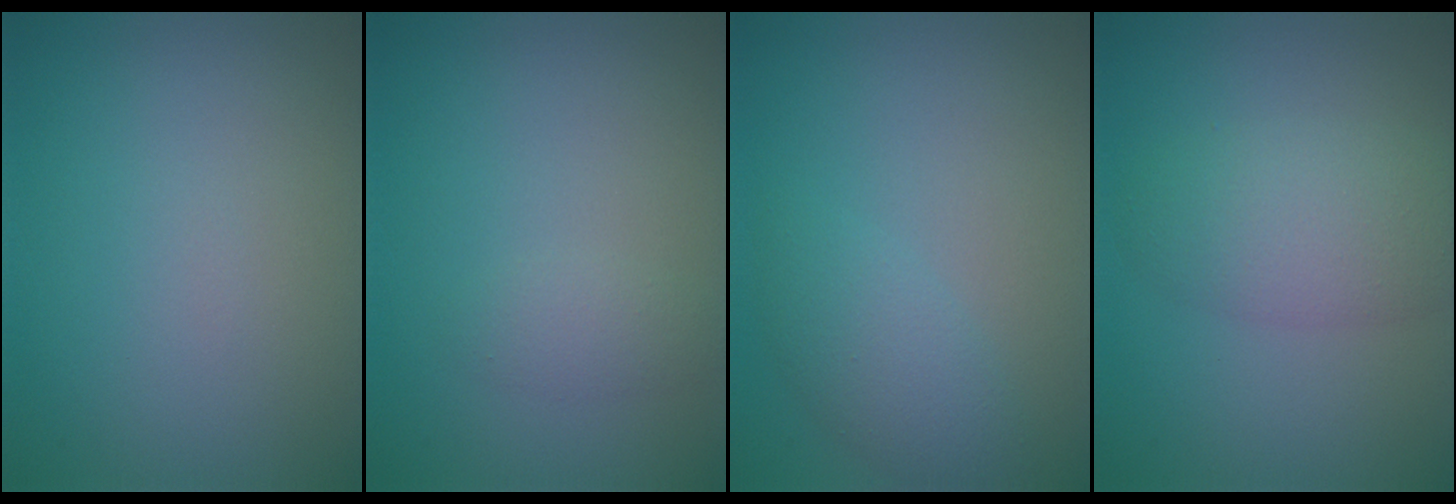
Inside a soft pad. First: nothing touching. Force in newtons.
{"total": 1.1, "press": 1.1, "slide": 0.0}
{"total": 2.5, "press": 2.5, "slide": 0.1}
{"total": 4.0, "press": 4.0, "slide": 0.1}